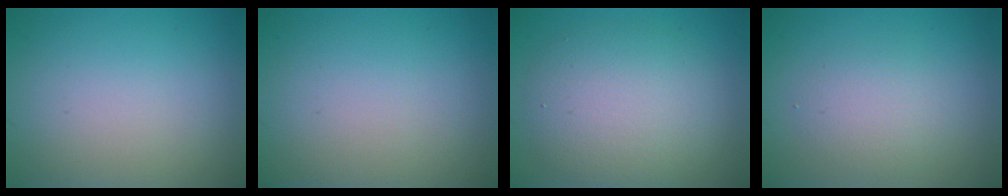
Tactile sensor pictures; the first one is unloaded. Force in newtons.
{"total": 0.0}
{"total": 6.2, "press": 6.1, "slide": 0.4}
{"total": 2.2, "press": 2.2, "slide": 0.1}